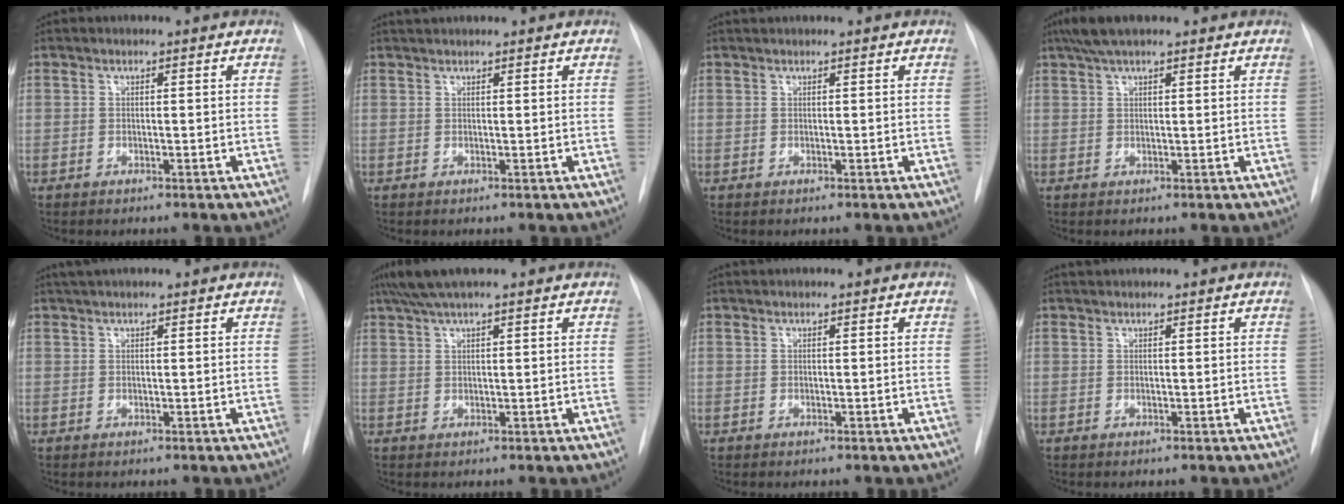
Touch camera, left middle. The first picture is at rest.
{"total": 1.7, "force": [1.6, 0.0, 0.5], "torque": [-0.009, 0.020, 0.032]}
{"total": 0.9, "force": [0.9, 0.0, 0.2], "torque": [-0.008, 0.017, 0.020]}
{"total": 5.8, "force": [4.4, 1.3, 3.5], "torque": [-0.068, 0.029, 0.078]}
{"total": 3.4, "force": [2.9, 0.3, 1.6], "torque": [-0.025, 0.030, 0.050]}
{"total": 6.6, "force": [5.2, 0.5, 4.0], "torque": [-0.069, 0.037, 0.090]}
{"total": 0.8, "force": [0.8, 0.0, 0.2], "torque": [-0.008, 0.016, 0.019]}
{"total": 1.4, "force": [1.3, 0.0, 0.3], "torque": [-0.008, 0.016, 0.028]}